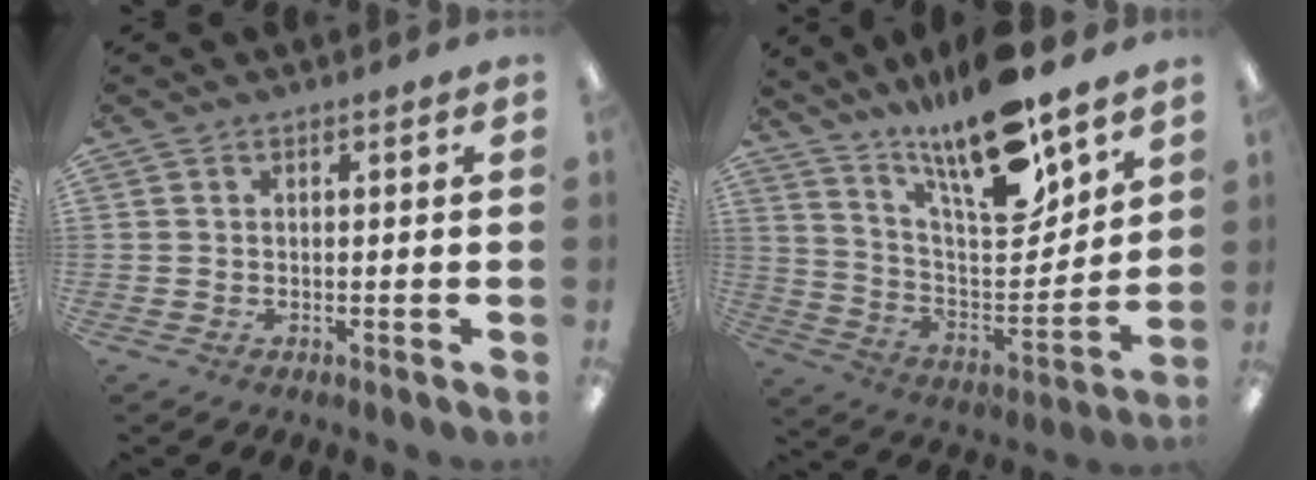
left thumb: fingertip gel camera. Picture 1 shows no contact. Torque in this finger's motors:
{"motor_torque": [0.55, 0.50, 1.39, -1.38, 0.22]}